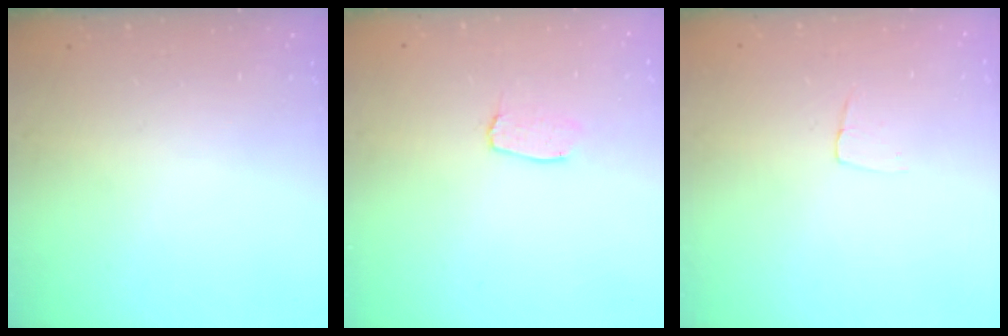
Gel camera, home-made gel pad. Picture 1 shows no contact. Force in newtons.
{"total": 4.0, "press": 4.0, "slide": 0.3}
{"total": 3.4, "press": 3.4, "slide": 0.2}